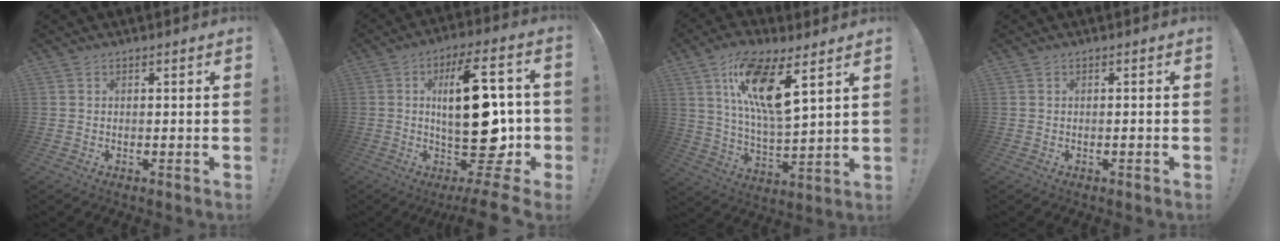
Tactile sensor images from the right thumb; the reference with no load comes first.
{"total": 22.6, "force": [-0.8, 8.0, 21.2], "torque": [-0.358, 0.008, -0.018]}
{"total": 16.1, "force": [8.3, 4.1, 13.2], "torque": [-0.240, -0.028, 0.133]}
{"total": 0.8, "force": [-0.7, -0.4, 0.2], "torque": [-0.009, 0.001, -0.012]}